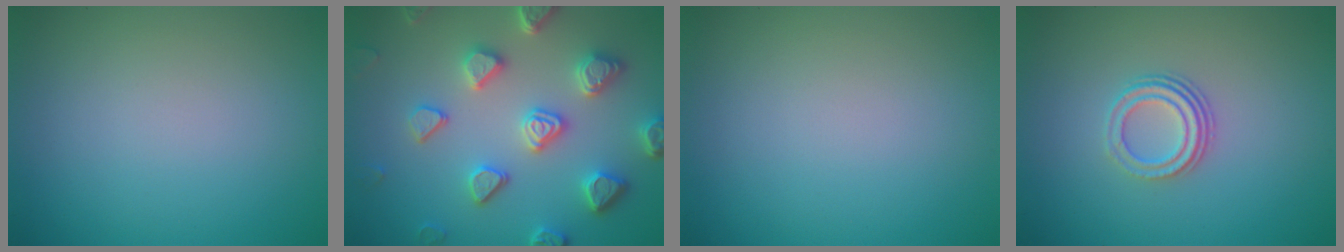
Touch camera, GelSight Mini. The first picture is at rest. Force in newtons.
{"total": 5.5, "press": 4.9, "slide": 2.6}
{"total": 0.0}
{"total": 3.0, "press": 2.1, "slide": 2.1}